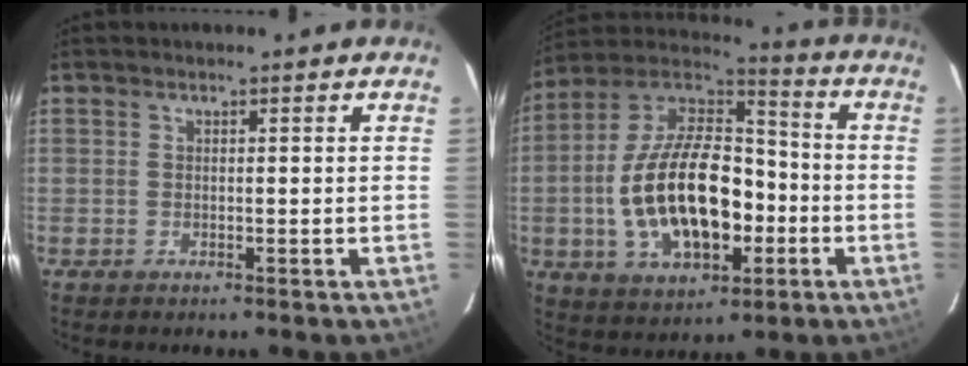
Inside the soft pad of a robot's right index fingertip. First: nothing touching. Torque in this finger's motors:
{"motor_torque": [2.14, 0.00, 1.05, 0.21]}